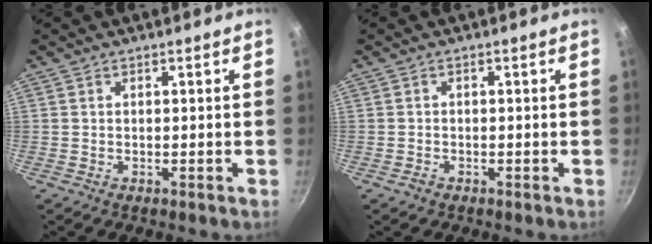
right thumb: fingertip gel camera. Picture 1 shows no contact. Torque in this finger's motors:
{"motor_torque": [-0.10, 0.04, -0.27, 0.24, 0.04]}